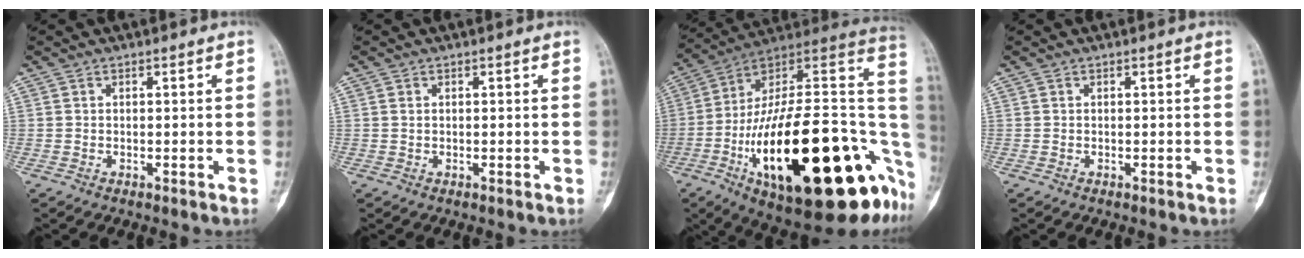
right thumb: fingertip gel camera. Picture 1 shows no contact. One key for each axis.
{"total": 0.6, "fx": 0.2, "fy": 0.5, "fz": 0.4, "tx": -0.005, "ty": 0.002, "tz": 0.003}
{"total": 39.5, "fx": -10.1, "fy": 14.9, "fz": 35.2, "tx": -0.463, "ty": 0.049, "tz": -0.154}
{"total": 0.0}